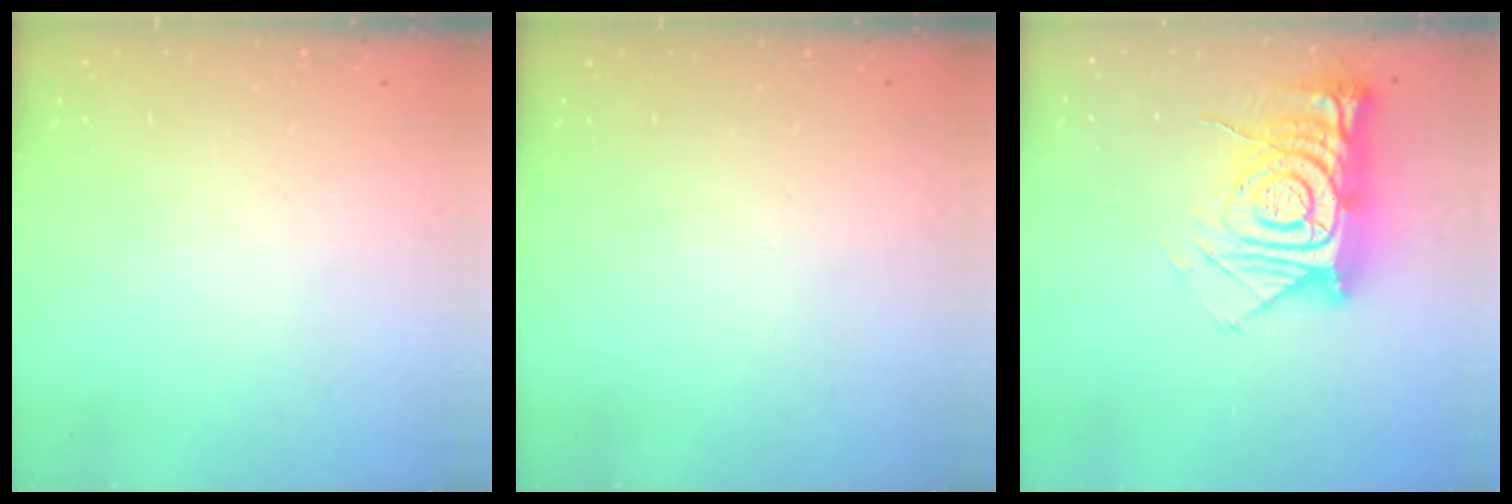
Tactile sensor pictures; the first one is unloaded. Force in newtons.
{"total": 0.0}
{"total": 16.4, "press": 16.4, "slide": 1.4}